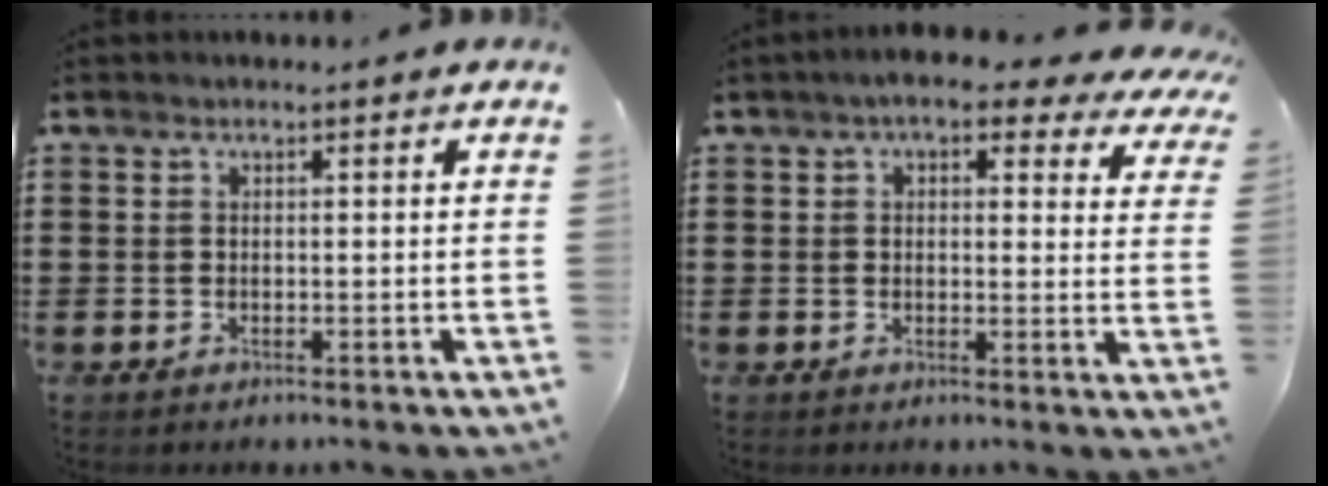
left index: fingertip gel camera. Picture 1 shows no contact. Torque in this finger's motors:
{"motor_torque": [2.14, 0.00, 0.16, 0.00]}